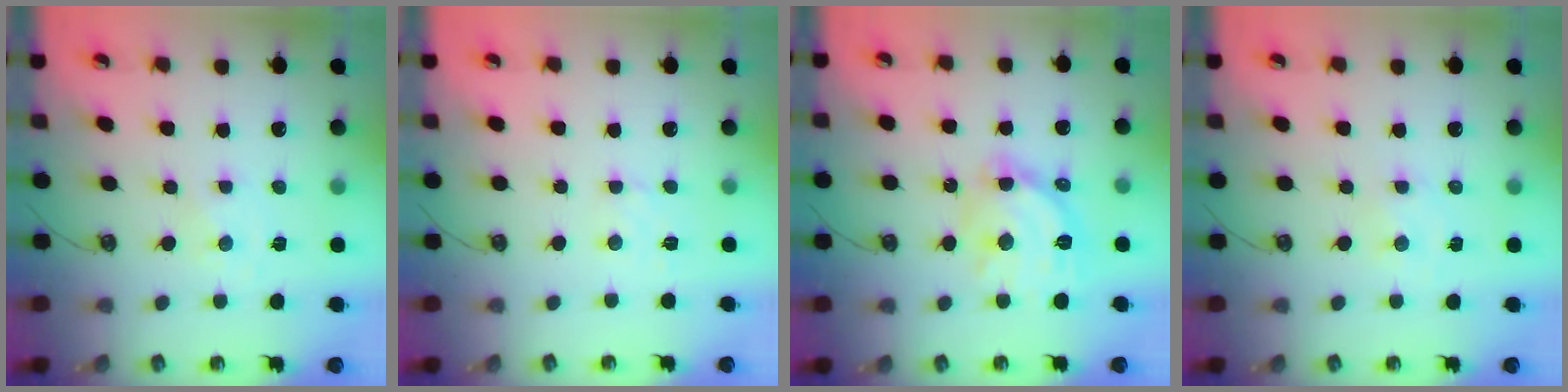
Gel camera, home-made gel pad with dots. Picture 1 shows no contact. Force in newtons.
{"total": 2.8, "press": 2.7, "slide": 0.4}
{"total": 16.0, "press": 16.0, "slide": 1.3}
{"total": 1.0, "press": 0.9, "slide": 0.2}